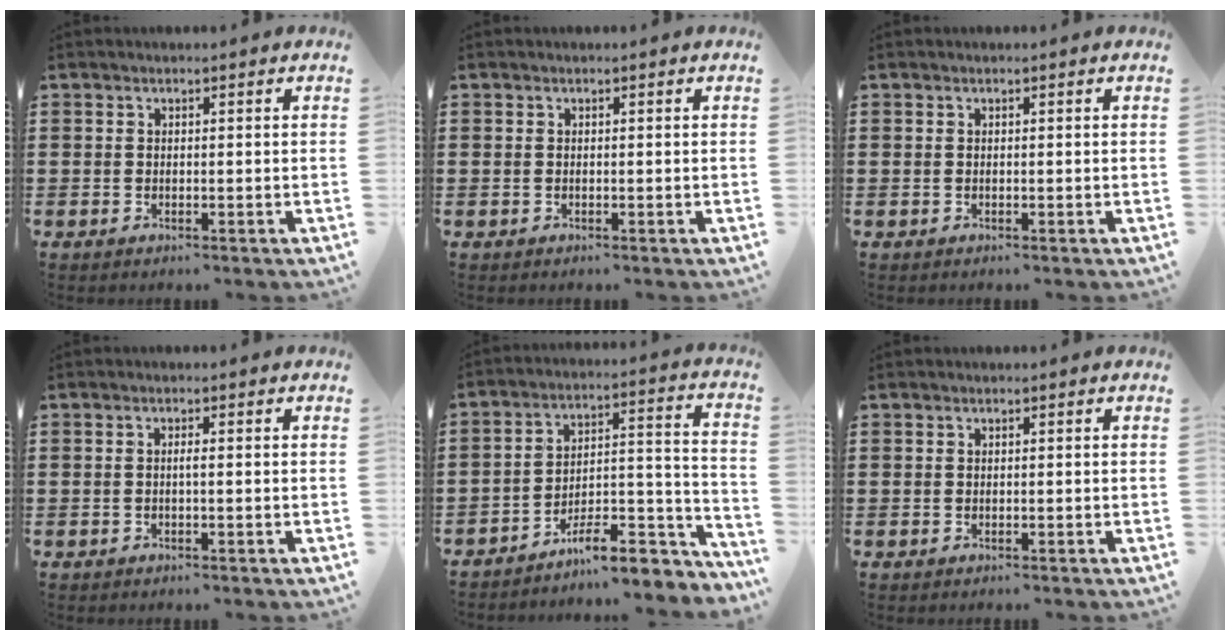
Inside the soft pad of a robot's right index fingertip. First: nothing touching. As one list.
[{"total": 0.0}, {"total": 0.0}, {"total": 0.7, "force": [-0.2, -0.1, 0.6], "torque": [-0.012, -0.004, -0.003]}, {"total": 9.3, "force": [-7.5, 2.9, 4.8], "torque": [-0.062, 0.021, -0.138]}, {"total": 0.0}]